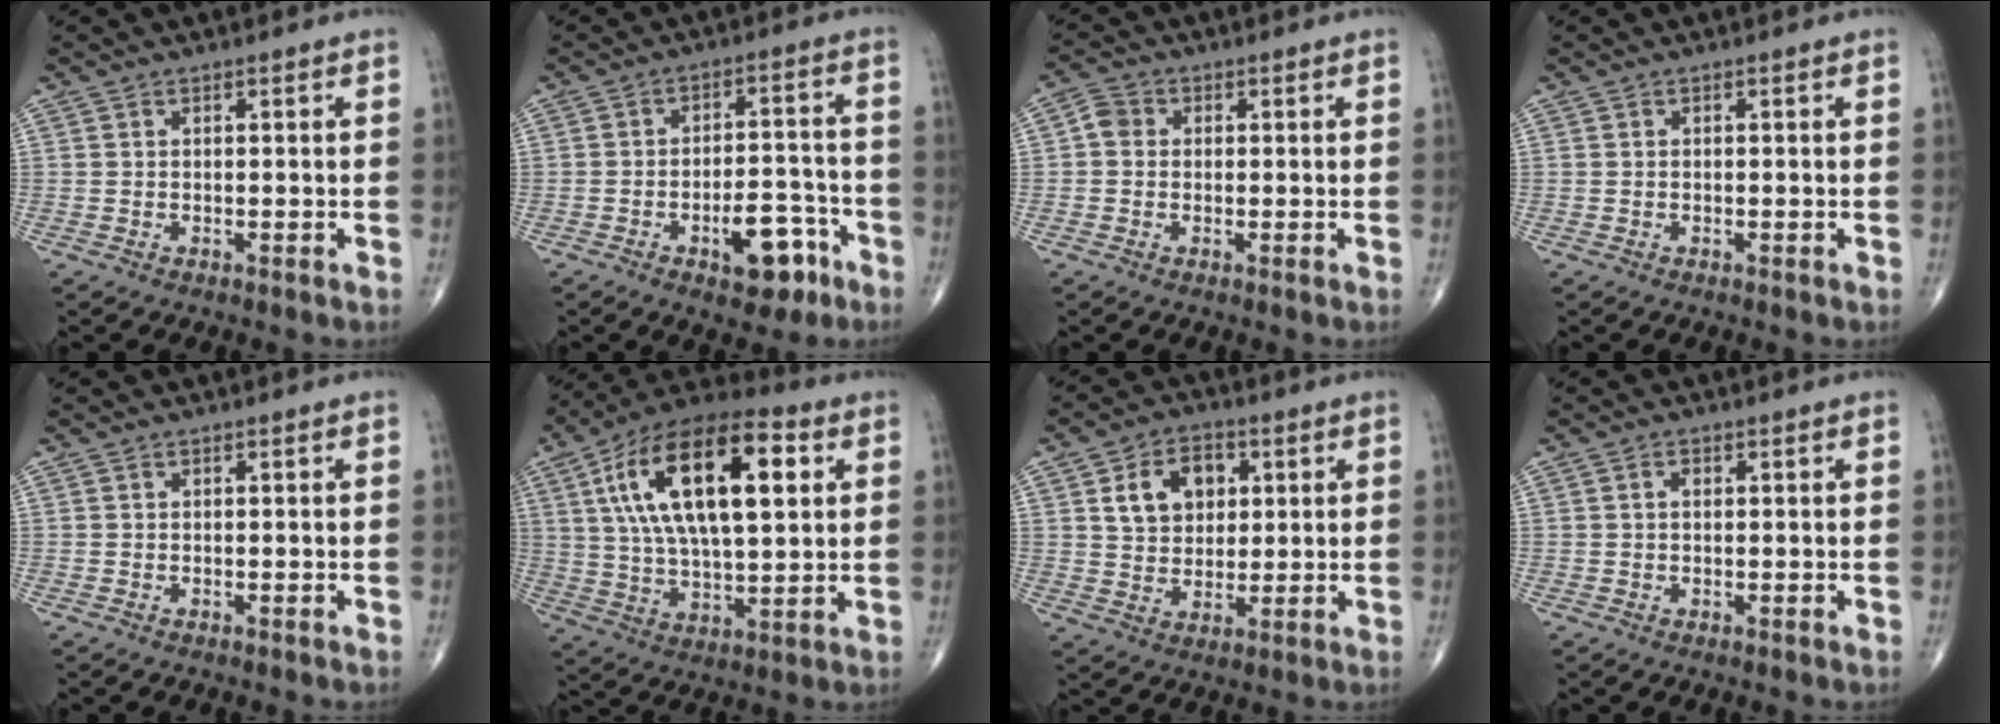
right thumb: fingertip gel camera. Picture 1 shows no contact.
{"total": 9.9, "force": [-4.9, 4.8, 7.1], "torque": [-0.081, 0.042, -0.067]}
{"total": 3.1, "force": [0.0, 2.7, 1.4], "torque": [-0.015, 0.008, -0.008]}
{"total": 0.0}
{"total": 0.0}
{"total": 23.9, "force": [6.6, 10.6, 20.4], "torque": [-0.353, 0.004, 0.104]}
{"total": 9.9, "force": [3.1, 7.2, 6.0], "torque": [-0.066, -0.006, 0.054]}
{"total": 1.3, "force": [0.3, 0.8, 0.9], "torque": [-0.016, 0.003, 0.005]}